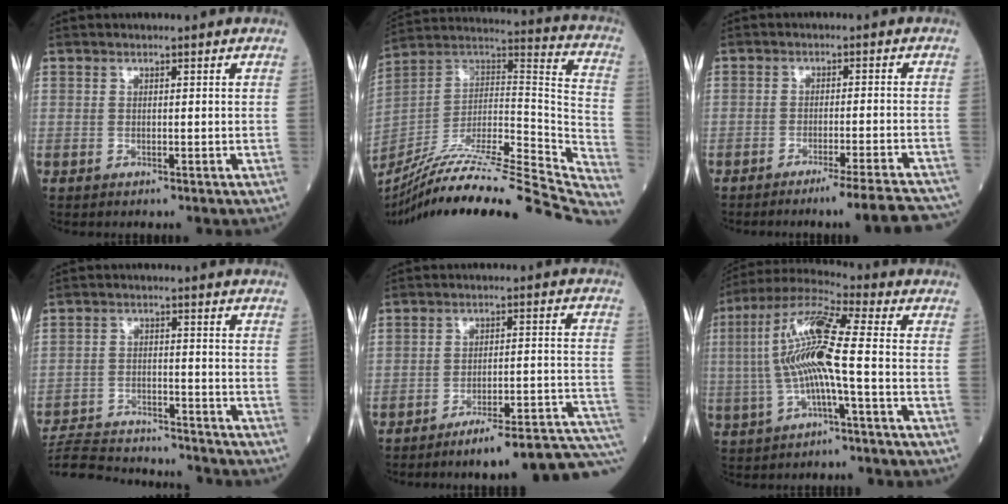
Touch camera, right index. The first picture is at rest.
{"total": 39.2, "force": [-34.2, 2.3, 19.0], "torque": [-0.229, -0.048, -0.499]}
{"total": 10.8, "force": [-9.9, -0.7, 4.3], "torque": [-0.026, 0.001, -0.133]}
{"total": 15.9, "force": [-15.2, 1.8, 4.3], "torque": [-0.088, -0.004, -0.228]}
{"total": 13.2, "force": [-10.5, 0.1, 8.1], "torque": [-0.060, 0.043, -0.145]}
{"total": 12.4, "force": [-0.7, 0.7, 12.4], "torque": [-0.254, 0.020, -0.022]}